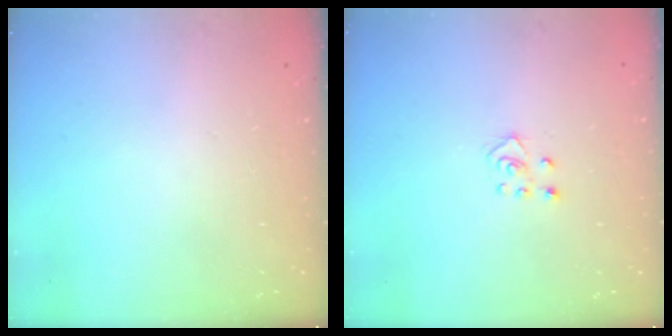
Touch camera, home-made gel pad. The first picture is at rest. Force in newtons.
{"total": 3.0, "press": 3.0, "slide": 0.3}